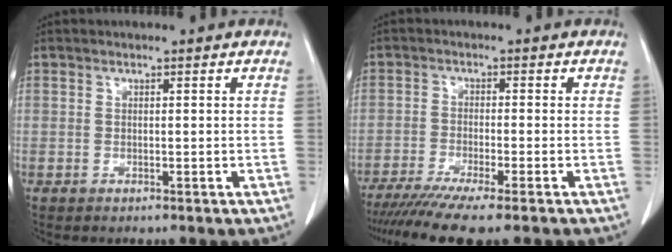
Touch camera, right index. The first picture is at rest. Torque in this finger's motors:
{"motor_torque": [1.09, -1.05, 0.75, 0.21]}